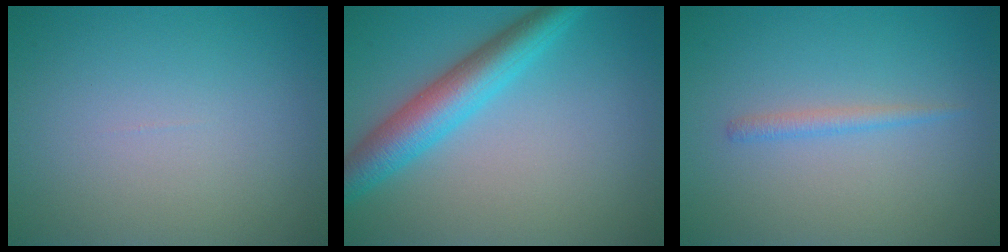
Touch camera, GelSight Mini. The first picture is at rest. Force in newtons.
{"total": 5.5, "press": 5.5, "slide": 0.1}
{"total": 1.1, "press": 1.1, "slide": 0.1}